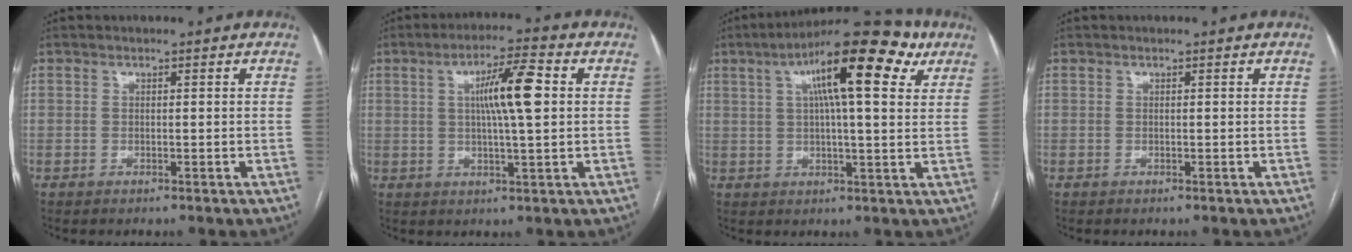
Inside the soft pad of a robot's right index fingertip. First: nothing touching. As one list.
[{"total": 8.7, "force": [1.6, 0.6, 8.6], "torque": [-0.147, 0.009, 0.025]}, {"total": 16.4, "force": [7.3, 3.3, 14.2], "torque": [-0.224, 0.041, 0.107]}, {"total": 0.0}]